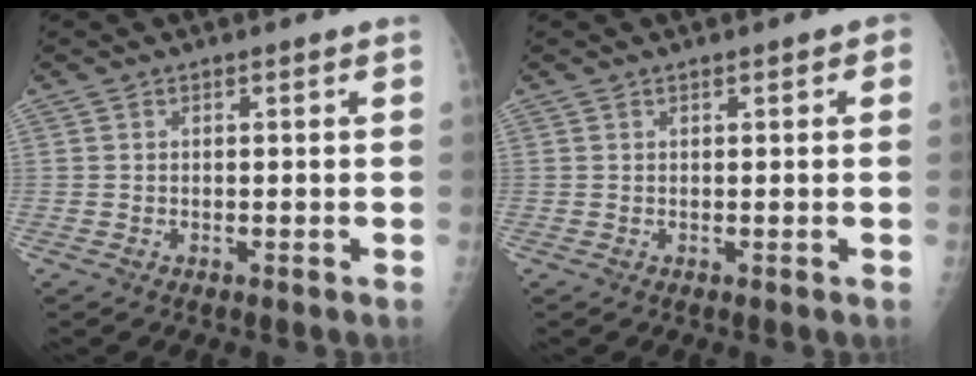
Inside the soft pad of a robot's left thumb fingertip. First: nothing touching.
{"total": 1.1, "force": [0.5, 0.6, 0.8], "torque": [-0.005, 0.001, 0.004]}